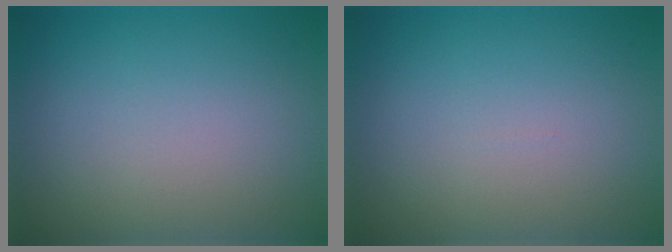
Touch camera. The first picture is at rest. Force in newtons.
{"total": 0.0}